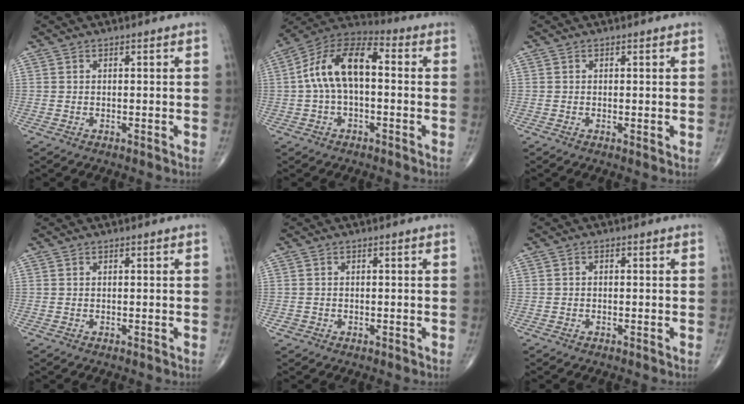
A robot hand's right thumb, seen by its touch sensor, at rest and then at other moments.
{"total": 13.3, "force": [0.5, 6.9, 11.4], "torque": [-0.205, 0.045, -0.004]}
{"total": 0.6, "force": [0.0, 0.2, 0.6], "torque": [-0.012, -0.004, -0.003]}
{"total": 0.0}
{"total": 0.9, "force": [-0.3, 0.8, 0.2], "torque": [-0.001, 0.004, -0.007]}
{"total": 0.6, "force": [-0.2, 0.4, 0.3], "torque": [-0.003, 0.002, -0.008]}